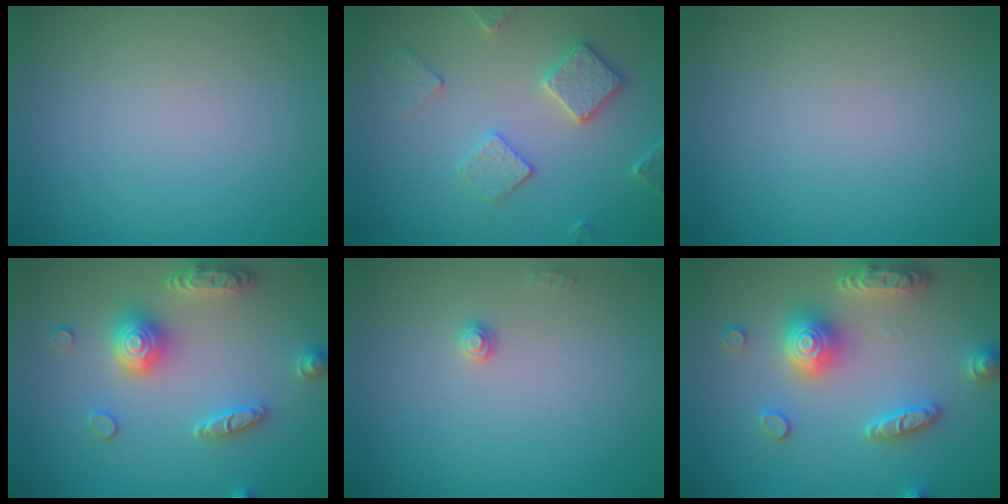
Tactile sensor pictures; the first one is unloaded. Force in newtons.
{"total": 3.2, "press": 3.2, "slide": 0.6}
{"total": 0.0}
{"total": 4.1, "press": 4.0, "slide": 0.8}
{"total": 0.9, "press": 0.9, "slide": 0.1}
{"total": 5.0, "press": 4.9, "slide": 0.9}